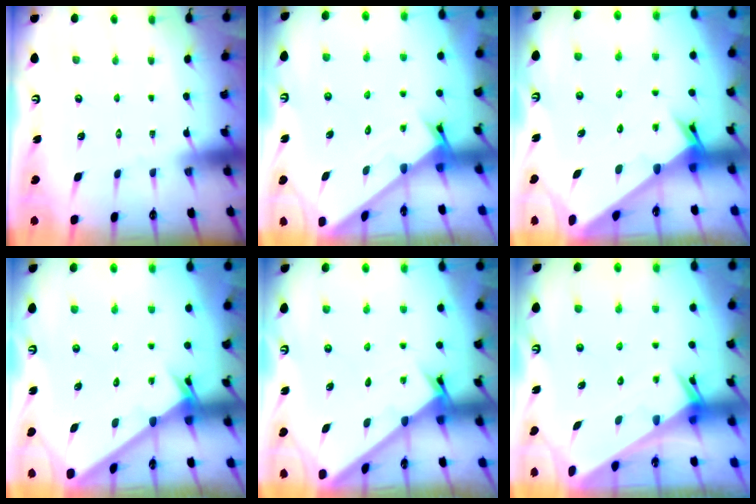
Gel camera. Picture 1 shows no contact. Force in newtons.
{"total": 1.6, "press": 1.6, "slide": 0.1}
{"total": 3.4, "press": 3.3, "slide": 0.3}
{"total": 2.3, "press": 2.3, "slide": 0.2}
{"total": 1.7, "press": 1.7, "slide": 0.2}
{"total": 2.7, "press": 2.7, "slide": 0.1}